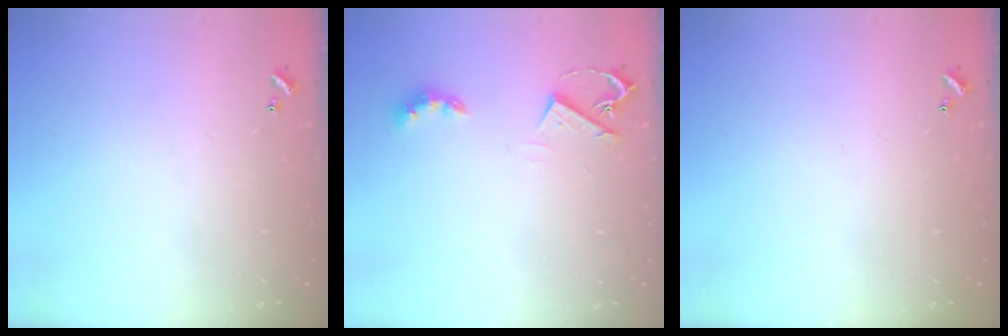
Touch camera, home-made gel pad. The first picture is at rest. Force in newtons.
{"total": 4.6, "press": 4.5, "slide": 0.6}
{"total": 0.0}